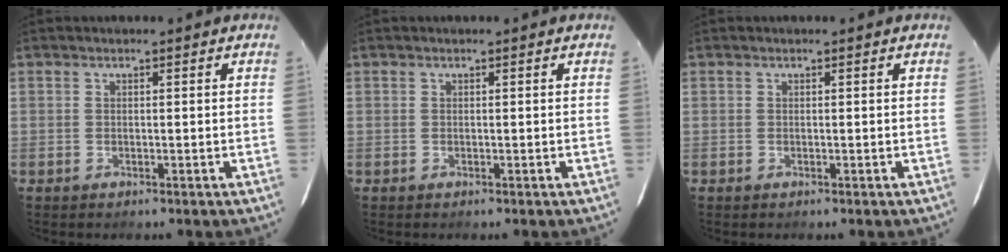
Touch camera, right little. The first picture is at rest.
{"total": 0.0}
{"total": 0.0}